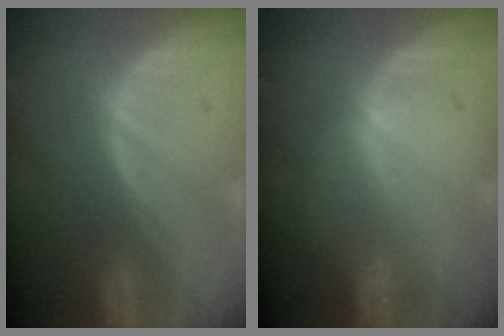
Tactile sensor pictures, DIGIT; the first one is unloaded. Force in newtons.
{"total": 0.0}